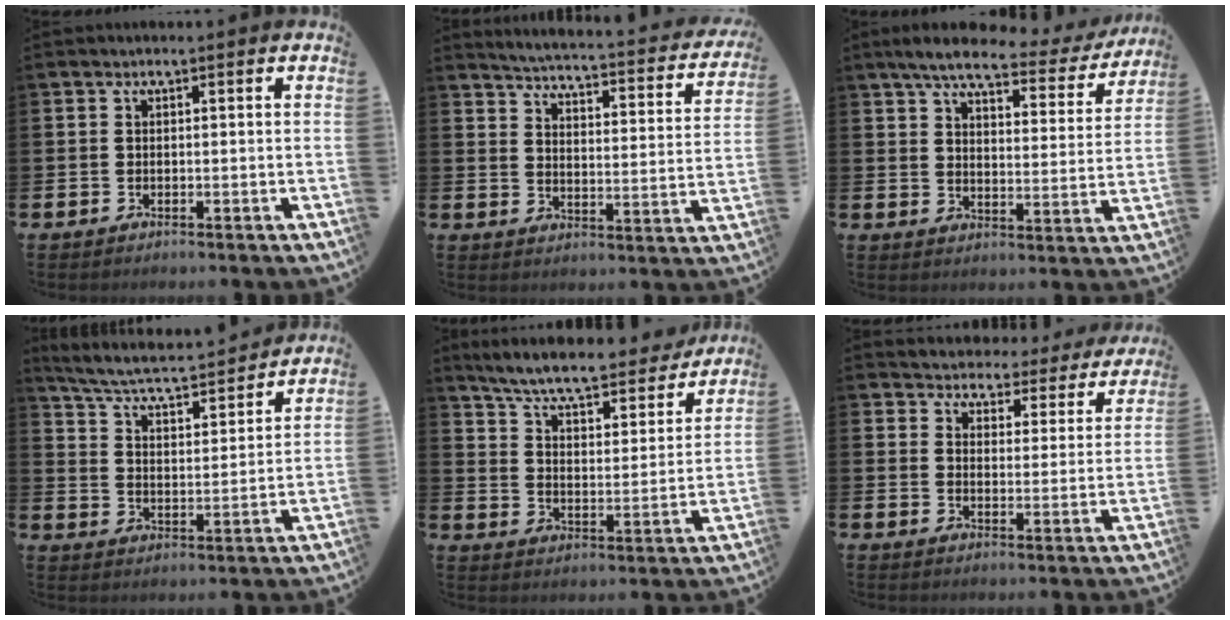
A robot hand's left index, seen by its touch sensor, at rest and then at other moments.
{"total": 3.5, "force": [3.3, 0.2, 1.0], "torque": [-0.043, -0.037, 0.047]}
{"total": 6.3, "force": [5.3, 1.4, 3.1], "torque": [-0.080, -0.028, 0.086]}
{"total": 6.1, "force": [5.6, 0.9, 2.2], "torque": [-0.074, -0.048, 0.090]}
{"total": 7.5, "force": [6.8, 1.1, 3.0], "torque": [-0.084, -0.049, 0.113]}
{"total": 4.0, "force": [3.8, 1.0, 0.0], "torque": [-0.021, -0.038, 0.062]}